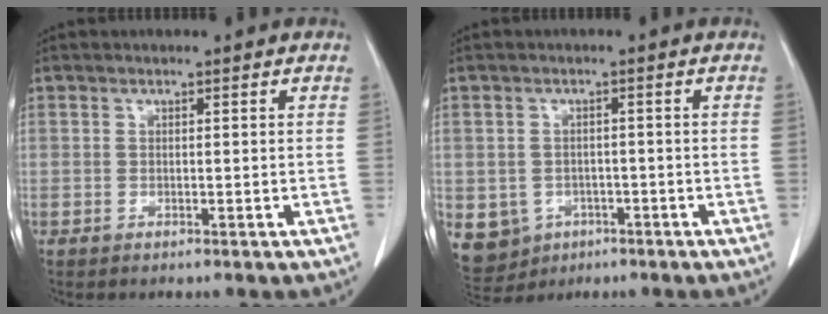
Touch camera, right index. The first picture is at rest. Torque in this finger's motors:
{"motor_torque": [-0.02, -0.02, -0.15, -0.12]}